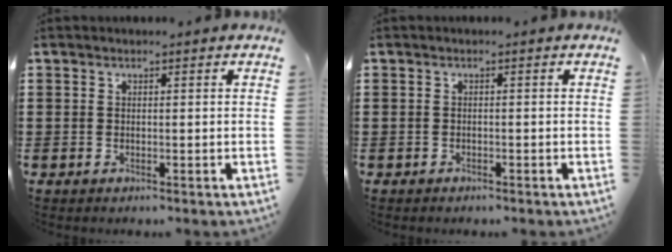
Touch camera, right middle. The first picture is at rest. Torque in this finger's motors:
{"motor_torque": [-0.70, 0.74, -0.03, -0.01]}